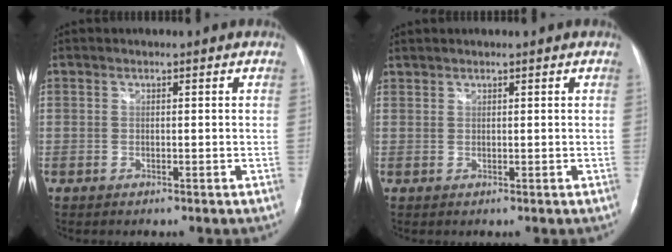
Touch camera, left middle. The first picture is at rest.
{"total": 0.8, "force": [0.8, 0.0, 0.0], "torque": [-0.007, 0.009, 0.022]}